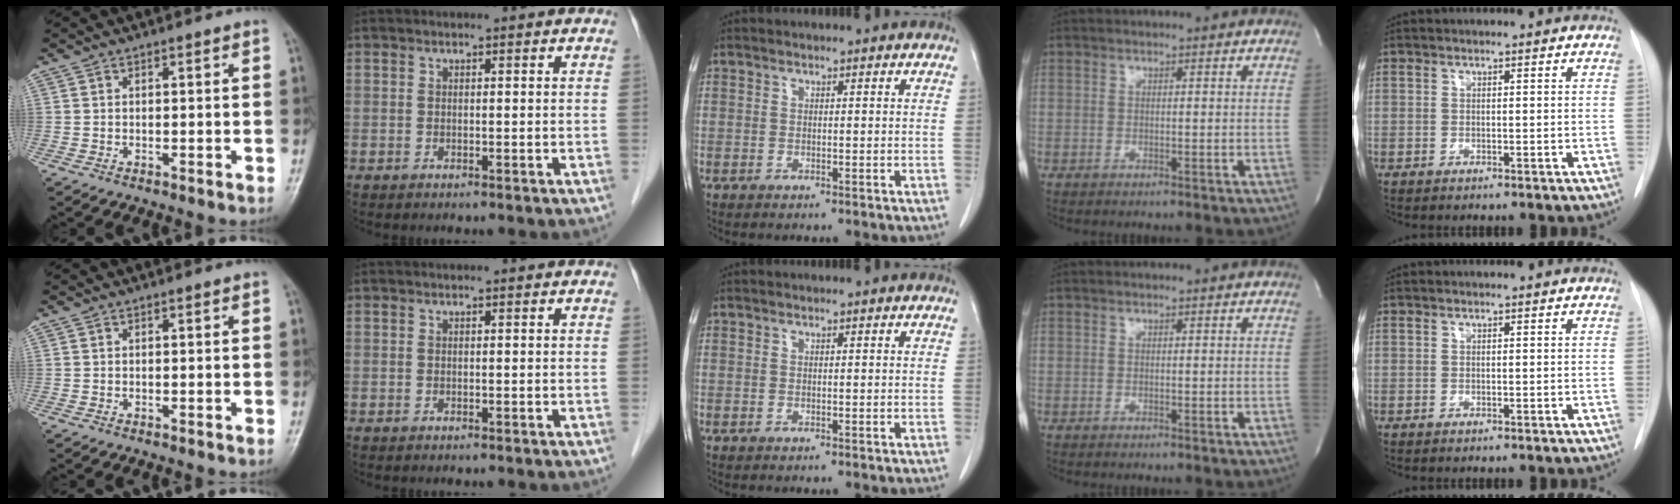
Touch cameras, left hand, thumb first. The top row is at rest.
{}